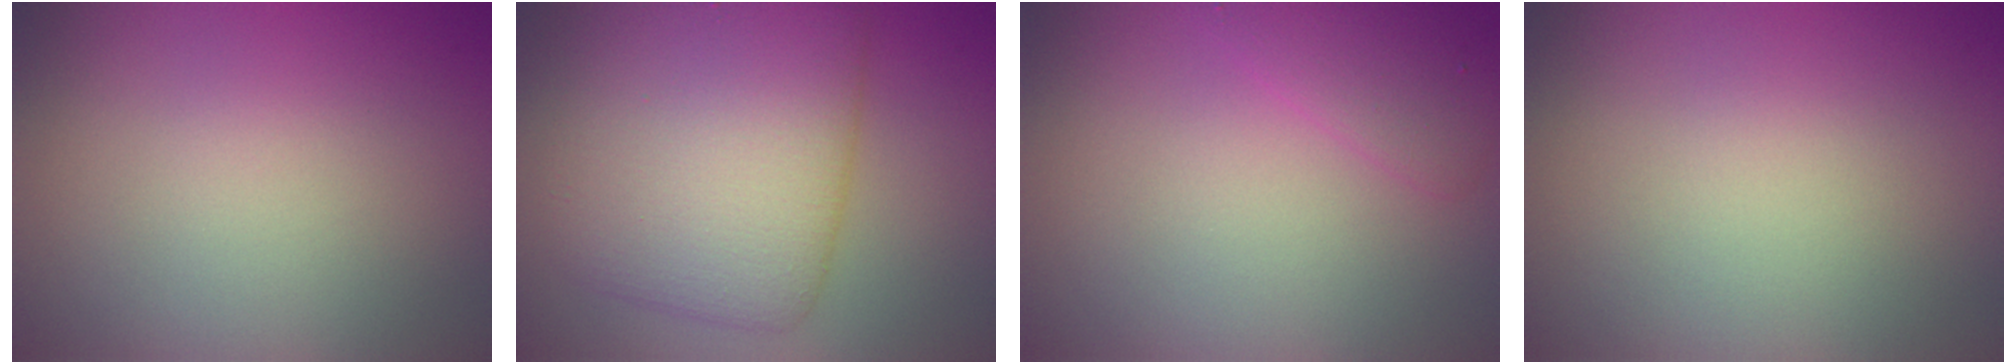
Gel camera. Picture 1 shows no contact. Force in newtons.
{"total": 8.7, "press": 8.7, "slide": 0.2}
{"total": 2.0, "press": 2.0, "slide": 0.1}
{"total": 0.0}